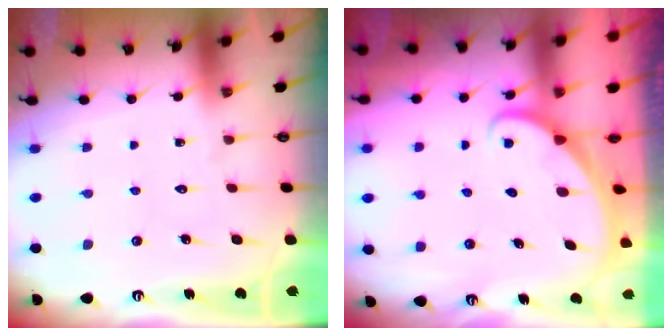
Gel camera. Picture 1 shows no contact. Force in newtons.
{"total": 1.5, "press": 1.5, "slide": 0.0}